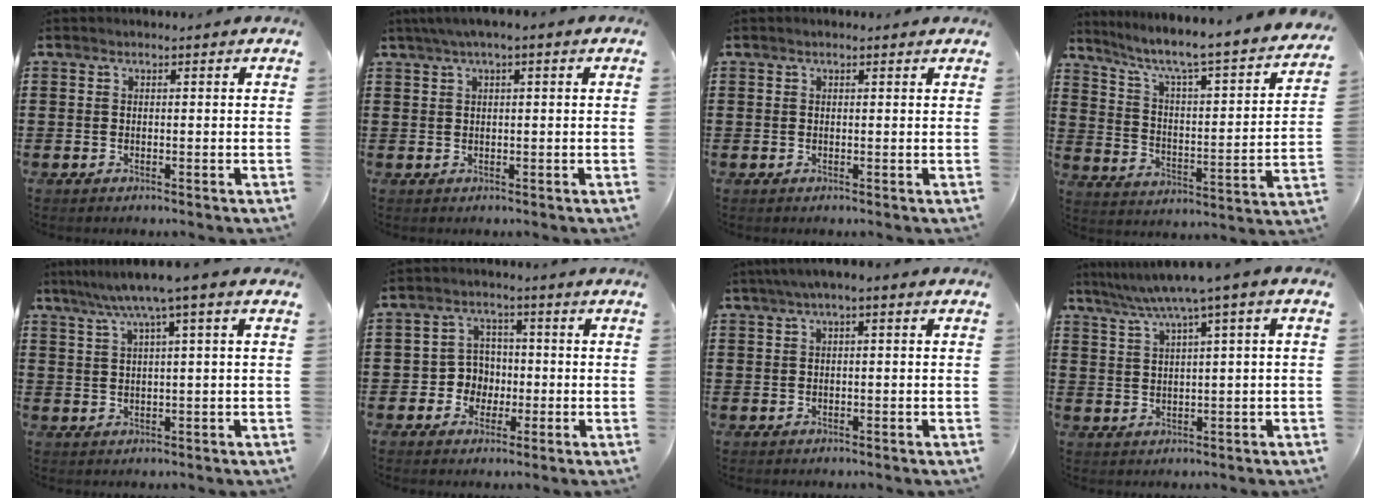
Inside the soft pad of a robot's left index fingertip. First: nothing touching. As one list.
[{"total": 2.0, "force": [0.6, 0.1, 1.9], "torque": [-0.034, 0.000, 0.010]}, {"total": 0.5, "force": [0.4, 0.1, 0.3], "torque": [-0.007, 0.003, 0.007]}, {"total": 5.2, "force": [4.0, 0.1, 3.3], "torque": [-0.085, -0.045, 0.055]}, {"total": 5.3, "force": [2.7, -0.6, 4.5], "torque": [-0.094, -0.007, 0.043]}, {"total": 4.7, "force": [-0.9, 4.4, 1.3], "torque": [-0.040, 0.011, -0.019]}, {"total": 1.8, "force": [-0.4, 0.3, 1.7], "torque": [-0.035, -0.002, -0.011]}, {"total": 4.8, "force": [2.4, -0.3, 4.2], "torque": [-0.087, -0.013, 0.037]}]